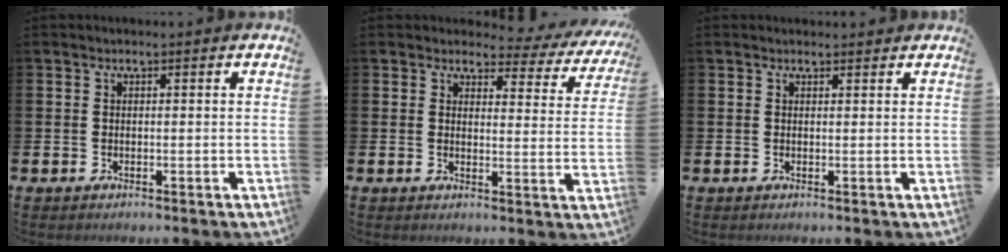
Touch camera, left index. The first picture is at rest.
{"total": 2.5, "force": [1.9, 1.5, 0.7], "torque": [-0.018, -0.020, 0.023]}
{"total": 0.8, "force": [0.7, 0.3, 0.1], "torque": [0.006, 0.000, 0.011]}